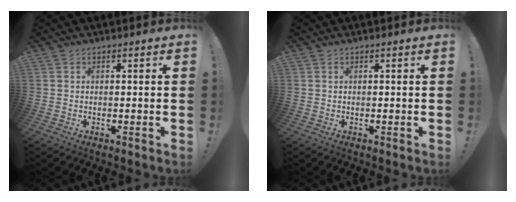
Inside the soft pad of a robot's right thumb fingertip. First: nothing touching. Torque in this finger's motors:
{"motor_torque": [0.00, -0.11, 0.02, -0.10, 0.00]}